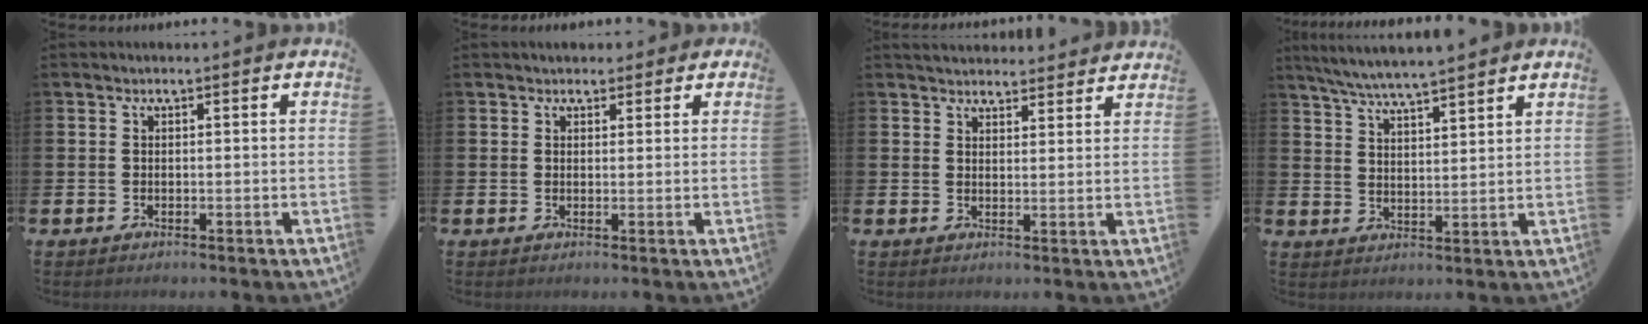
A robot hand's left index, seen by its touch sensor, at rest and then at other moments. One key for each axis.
{"total": 2.0, "fx": 1.6, "fy": 1.2, "fz": 0.0, "tx": 0.005, "ty": 0.001, "tz": 0.027}
{"total": 3.8, "fx": 3.7, "fy": 0.7, "fz": 0.1, "tx": 0.000, "ty": -0.020, "tz": 0.067}
{"total": 5.8, "fx": 5.6, "fy": -0.1, "fz": 1.5, "tx": -0.051, "ty": -0.027, "tz": 0.100}